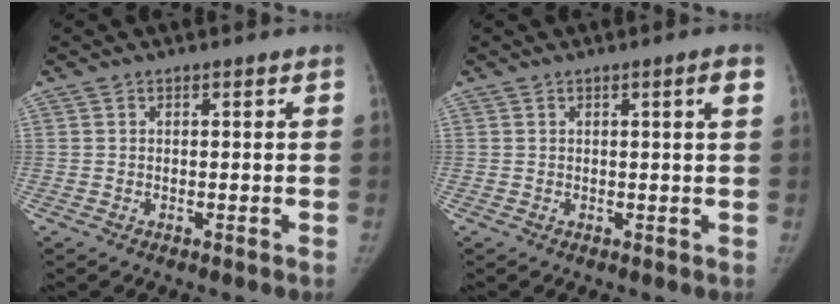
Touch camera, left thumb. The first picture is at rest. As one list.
[{"total": 2.3, "force": [0.9, -0.1, 2.1], "torque": [-0.033, -0.002, 0.013]}]